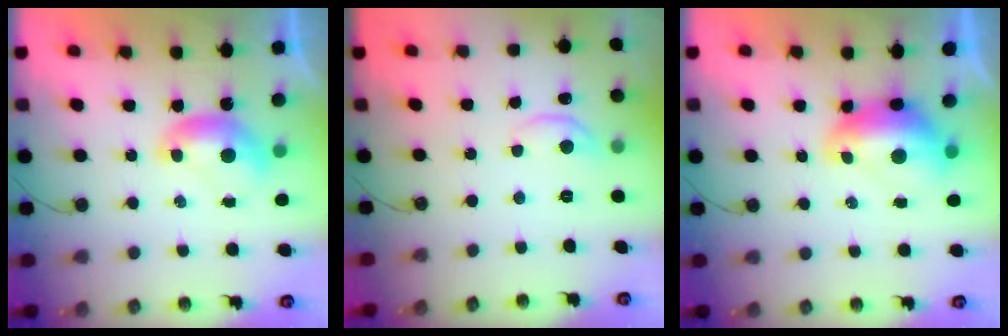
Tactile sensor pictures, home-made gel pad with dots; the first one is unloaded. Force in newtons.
{"total": 3.4, "press": 3.4, "slide": 0.5}
{"total": 3.5, "press": 3.4, "slide": 0.7}